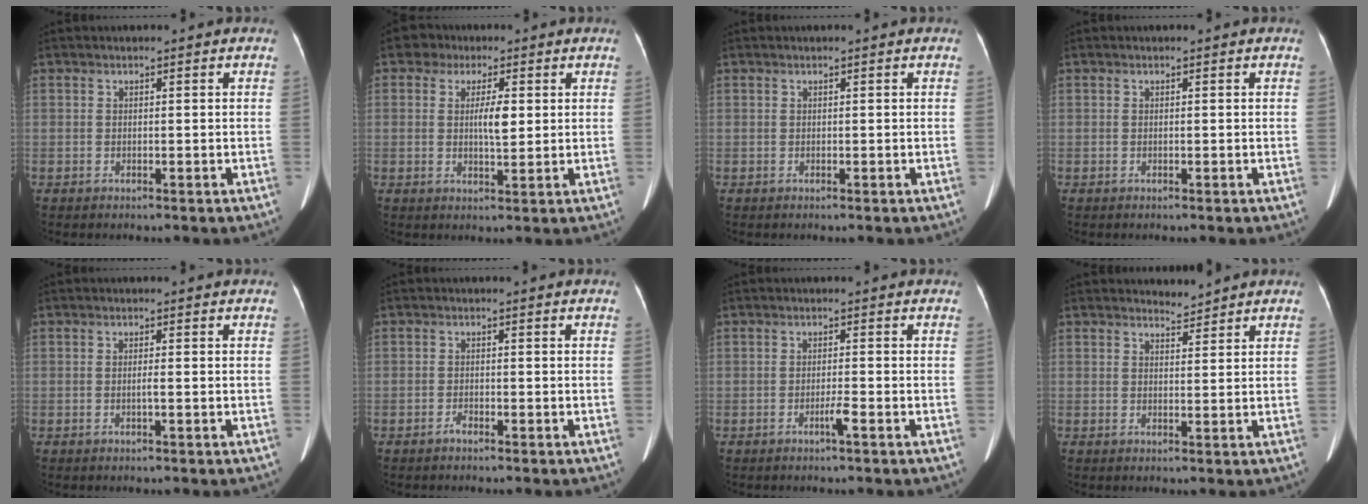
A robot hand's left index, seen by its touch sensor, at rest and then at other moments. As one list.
[{"total": 5.6, "force": [1.2, 3.1, 4.4], "torque": [-0.073, 0.015, 0.018]}, {"total": 0.0}, {"total": 0.0}, {"total": 1.0, "force": [-0.2, -0.1, 0.9], "torque": [-0.019, 0.000, -0.003]}, {"total": 0.9, "force": [-0.8, 0.2, 0.4], "torque": [-0.009, 0.001, -0.011]}, {"total": 1.7, "force": [-1.2, -0.4, 1.2], "torque": [-0.026, -0.006, -0.021]}, {"total": 1.8, "force": [1.8, 0.1, -0.3], "torque": [-0.004, -0.003, 0.030]}]